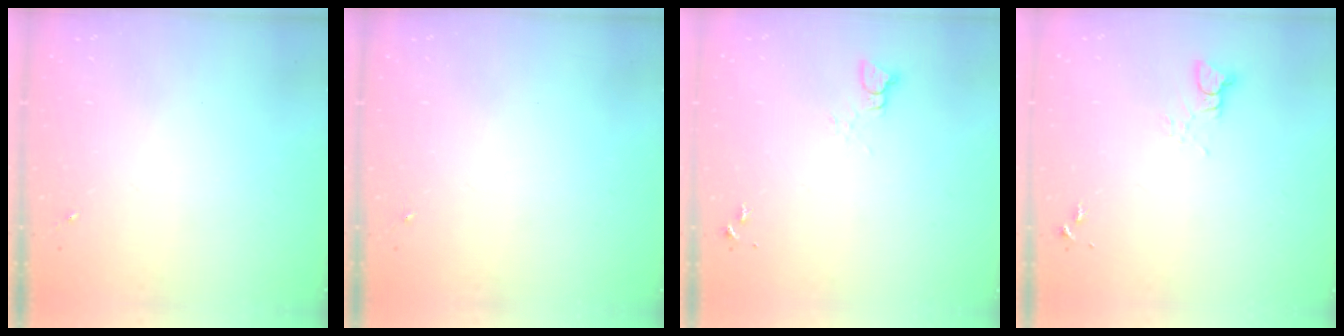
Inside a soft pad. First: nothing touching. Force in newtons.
{"total": 0.0}
{"total": 2.5, "press": 2.5, "slide": 0.1}
{"total": 3.4, "press": 3.4, "slide": 0.3}